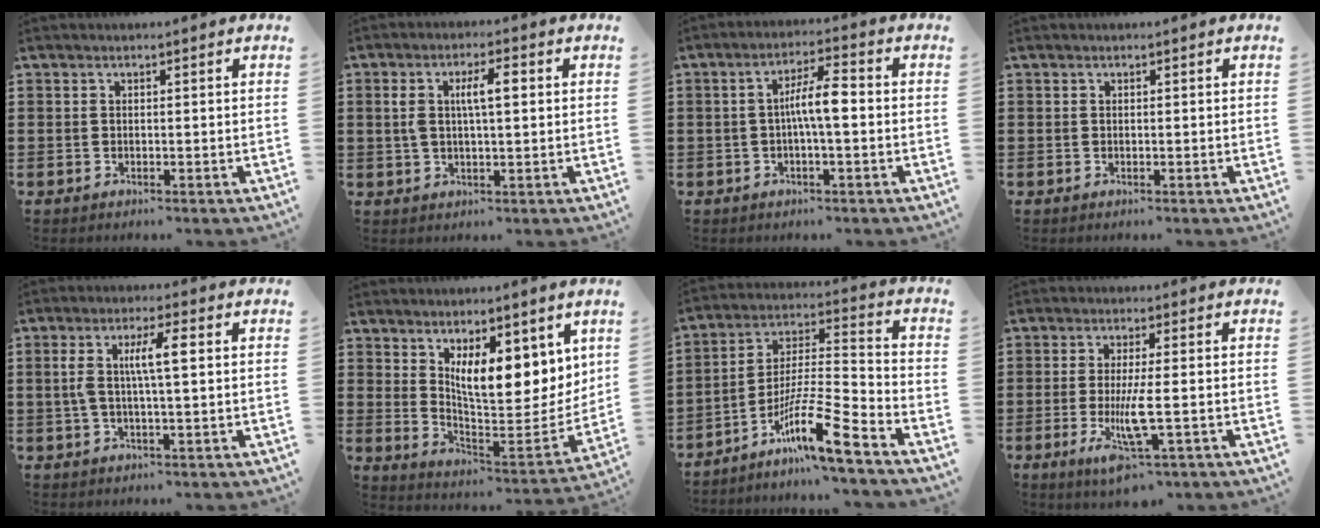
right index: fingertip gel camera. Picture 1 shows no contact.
{"total": 5.3, "force": [1.1, 1.8, 4.9], "torque": [-0.107, 0.009, 0.012]}
{"total": 5.9, "force": [-0.4, 1.1, 5.8], "torque": [-0.112, 0.005, -0.013]}
{"total": 0.0}
{"total": 5.8, "force": [0.8, 1.0, 5.7], "torque": [-0.123, -0.001, 0.005]}
{"total": 10.0, "force": [5.8, 3.9, 7.2], "torque": [-0.109, -0.050, 0.101]}
{"total": 12.4, "force": [-8.5, 1.4, 8.9], "torque": [-0.163, 0.006, -0.162]}
{"total": 7.1, "force": [-2.3, 1.2, 6.6], "torque": [-0.144, -0.022, -0.043]}